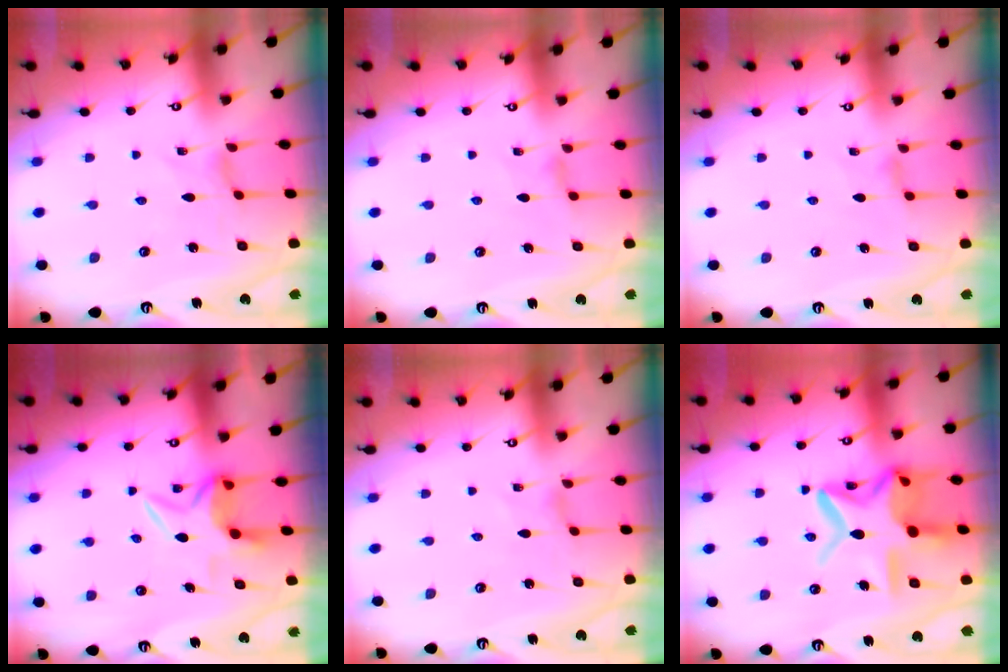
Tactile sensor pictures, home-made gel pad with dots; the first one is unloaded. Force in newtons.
{"total": 1.4, "press": 1.3, "slide": 0.5}
{"total": 1.4, "press": 1.3, "slide": 0.5}
{"total": 5.2, "press": 5.1, "slide": 1.0}
{"total": 0.0}
{"total": 17.6, "press": 17.5, "slide": 1.5}